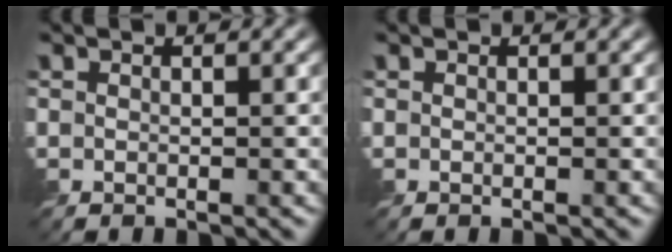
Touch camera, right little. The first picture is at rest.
{"total": 0.0}